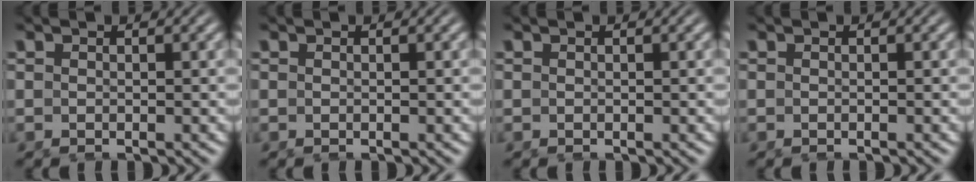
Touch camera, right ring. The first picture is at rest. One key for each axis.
{"total": 0.0}
{"total": 0.0}
{"total": 0.0}